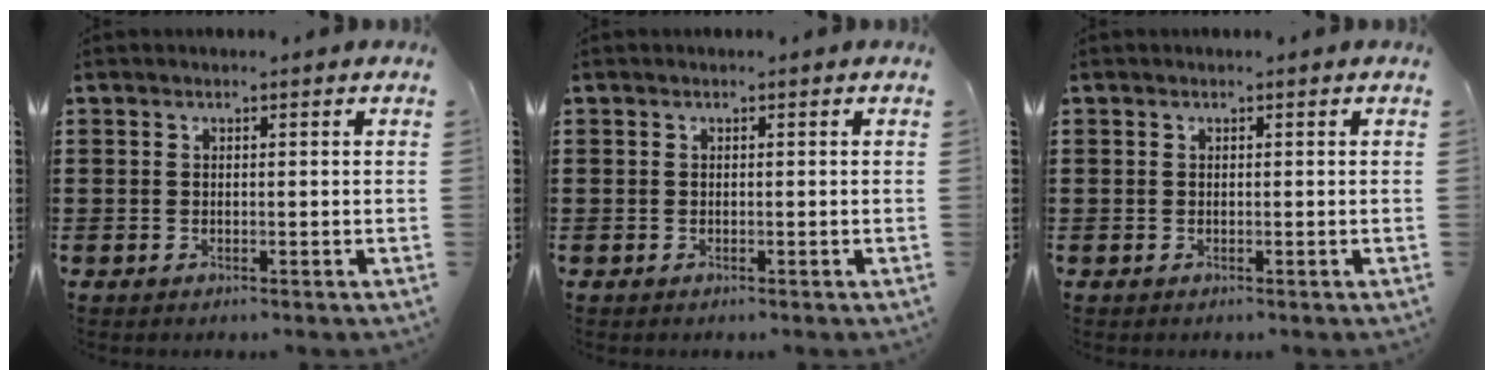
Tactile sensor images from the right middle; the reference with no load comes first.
{"total": 0.0}
{"total": 0.0}